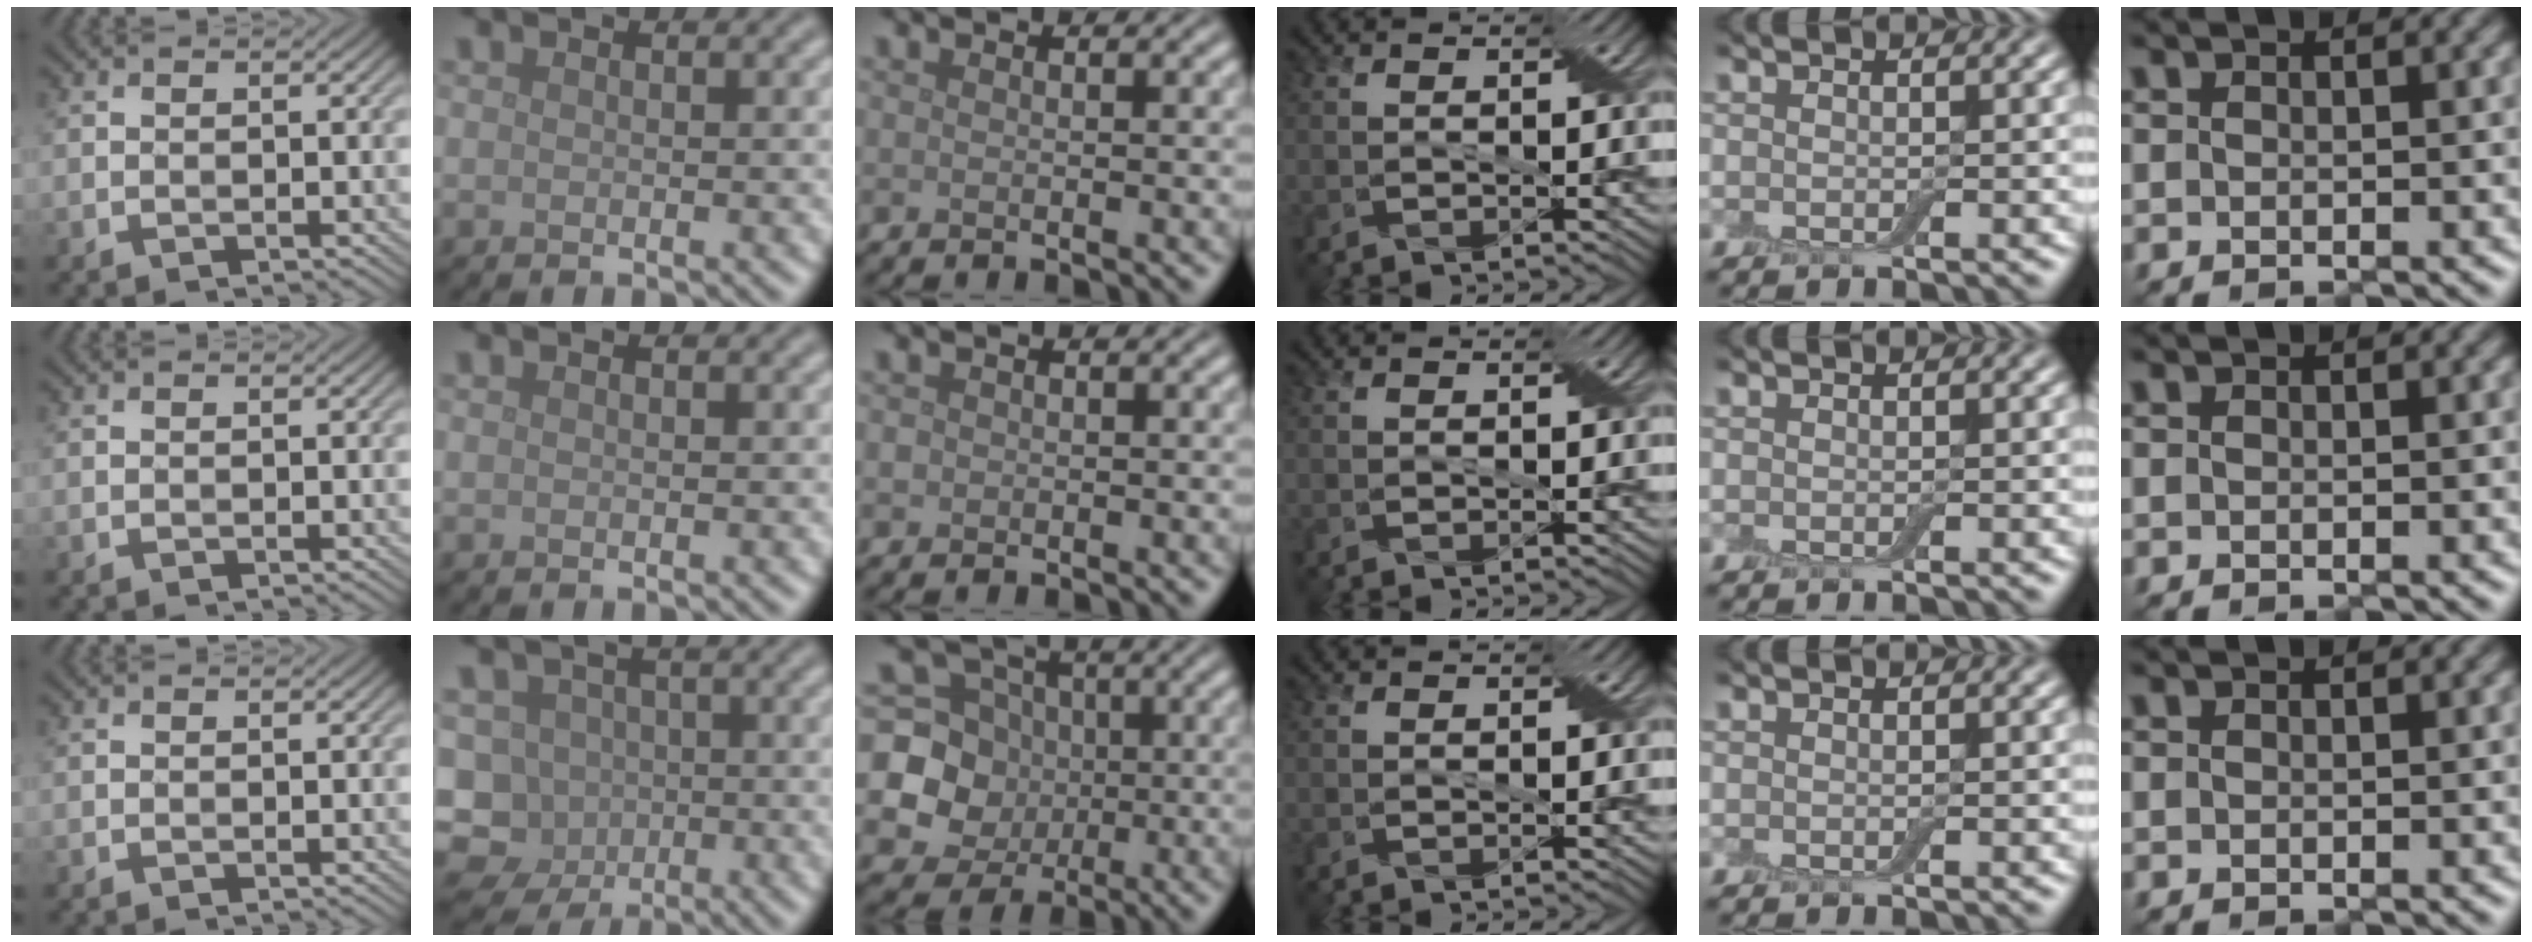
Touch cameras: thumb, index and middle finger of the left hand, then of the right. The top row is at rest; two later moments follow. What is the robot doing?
{"motion": "press", "object": "electronic device side button"}